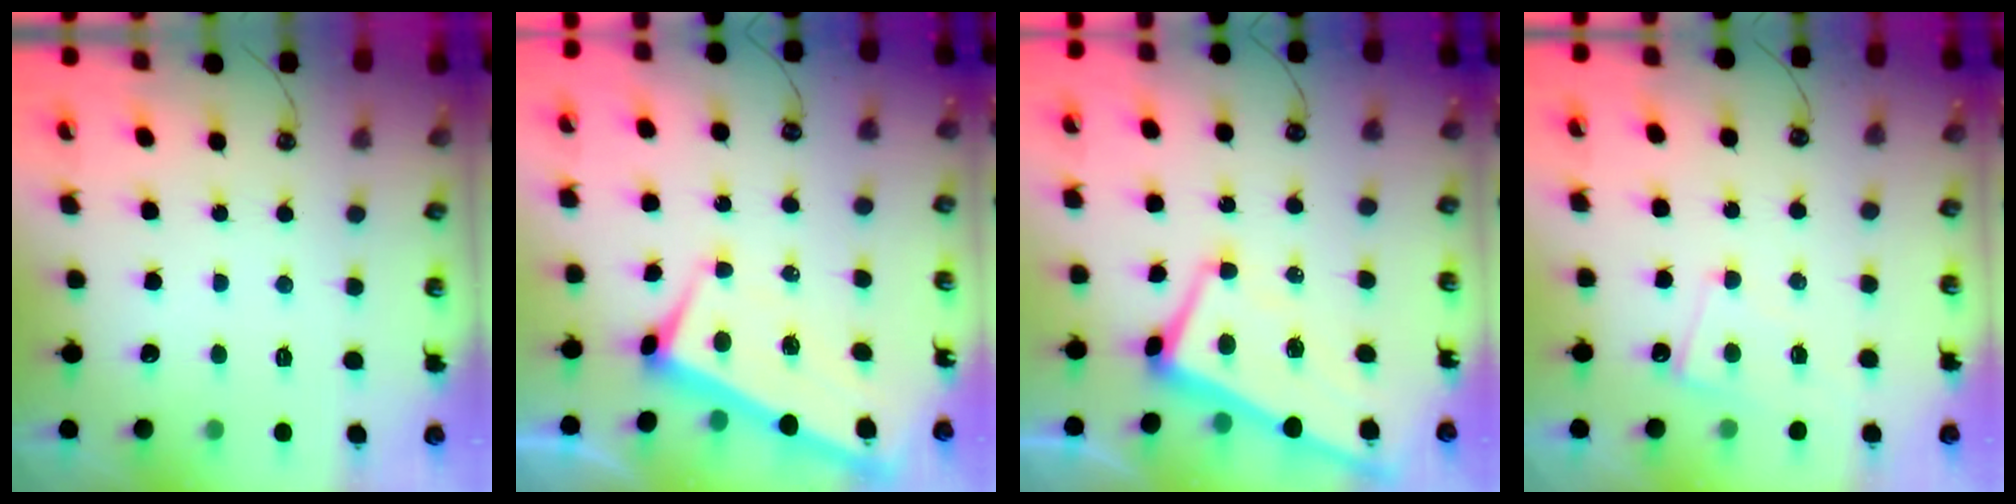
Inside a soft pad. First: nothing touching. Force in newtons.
{"total": 0.9, "press": 0.2, "slide": 0.9}
{"total": 1.1, "press": 0.7, "slide": 0.8}
{"total": 1.6, "press": 1.5, "slide": 0.5}